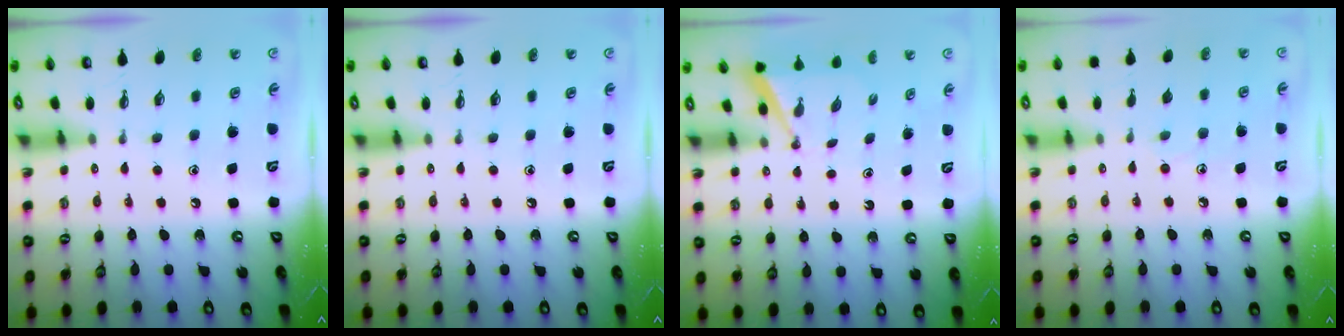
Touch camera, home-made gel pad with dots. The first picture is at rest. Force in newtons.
{"total": 0.0}
{"total": 2.9, "press": 2.9, "slide": 0.2}
{"total": 6.0, "press": 6.0, "slide": 0.5}